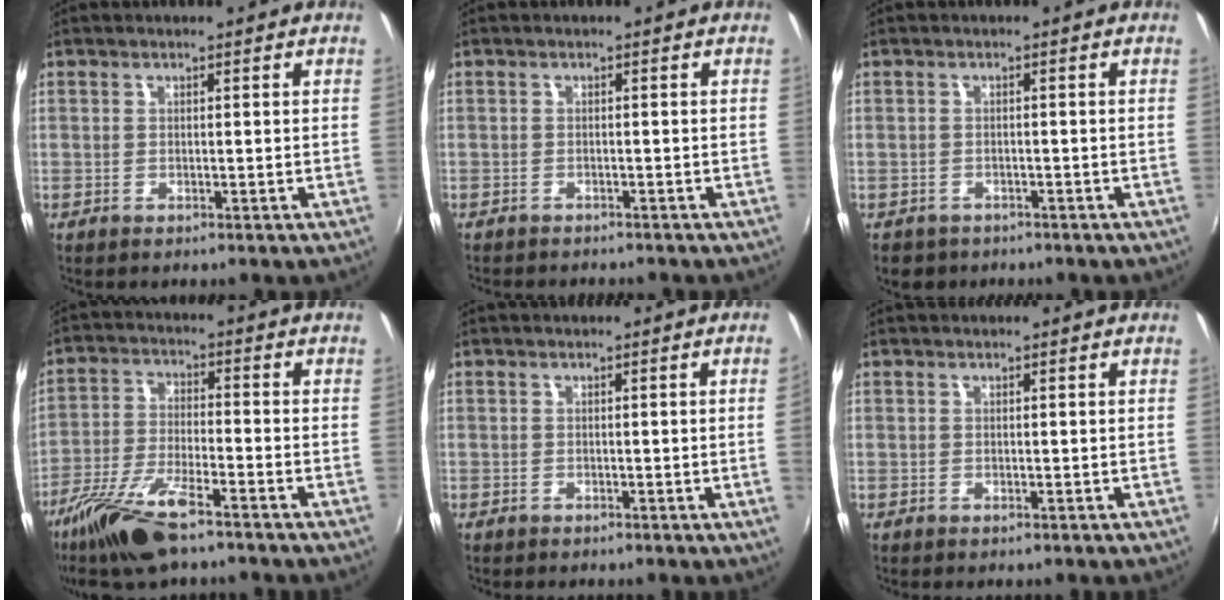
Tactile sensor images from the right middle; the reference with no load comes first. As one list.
[{"total": 3.2, "force": [-3.0, 0.7, 0.9], "torque": [-0.025, -0.015, -0.046]}, {"total": 3.3, "force": [-2.2, 2.3, 0.9], "torque": [-0.025, -0.010, -0.031]}, {"total": 13.5, "force": [-9.6, 3.3, 9.0], "torque": [-0.195, -0.032, -0.188]}, {"total": 1.4, "force": [-0.1, -0.9, 1.1], "torque": [-0.009, -0.011, -0.001]}, {"total": 0.0}]